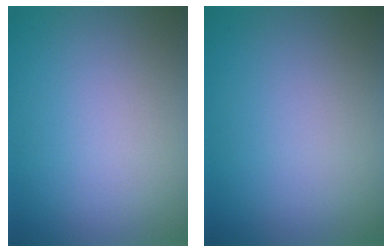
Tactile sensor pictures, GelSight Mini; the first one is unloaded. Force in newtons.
{"total": 0.0}